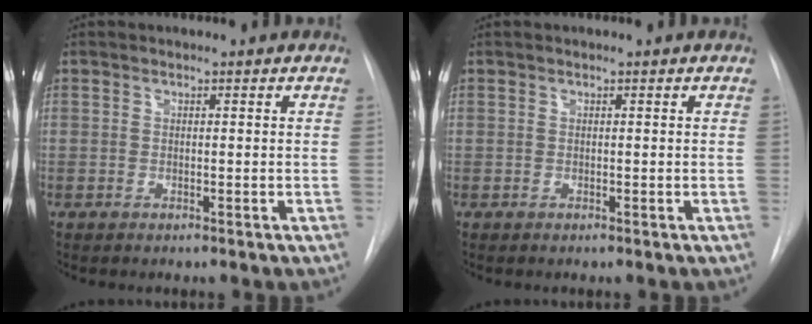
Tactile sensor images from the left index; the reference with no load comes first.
{"total": 0.0}